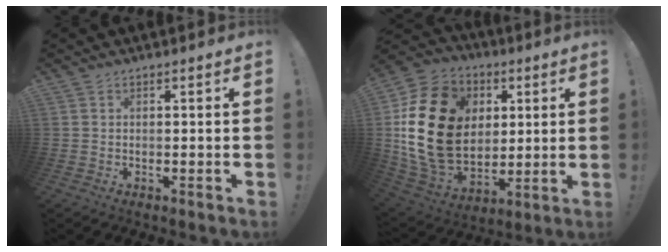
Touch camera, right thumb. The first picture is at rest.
{"total": 25.5, "force": [4.0, 19.3, 16.2], "torque": [-0.302, -0.014, 0.096]}